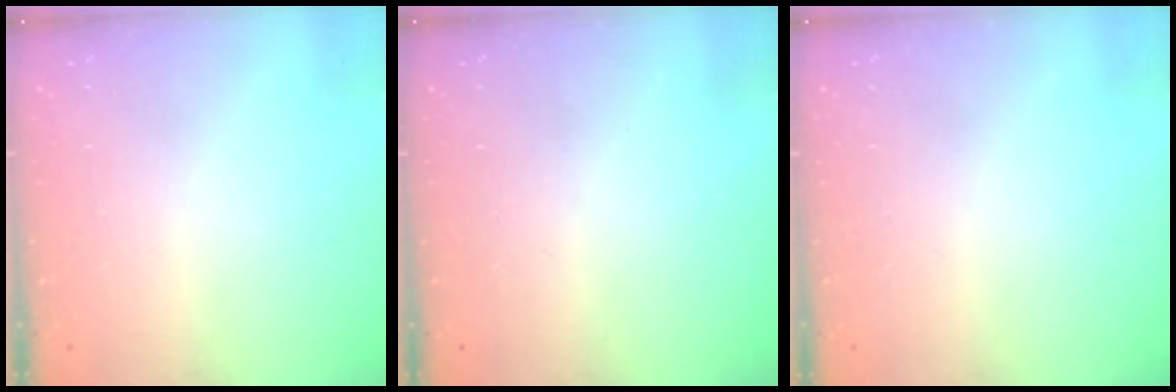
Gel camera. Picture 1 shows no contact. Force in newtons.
{"total": 0.0}
{"total": 0.0}